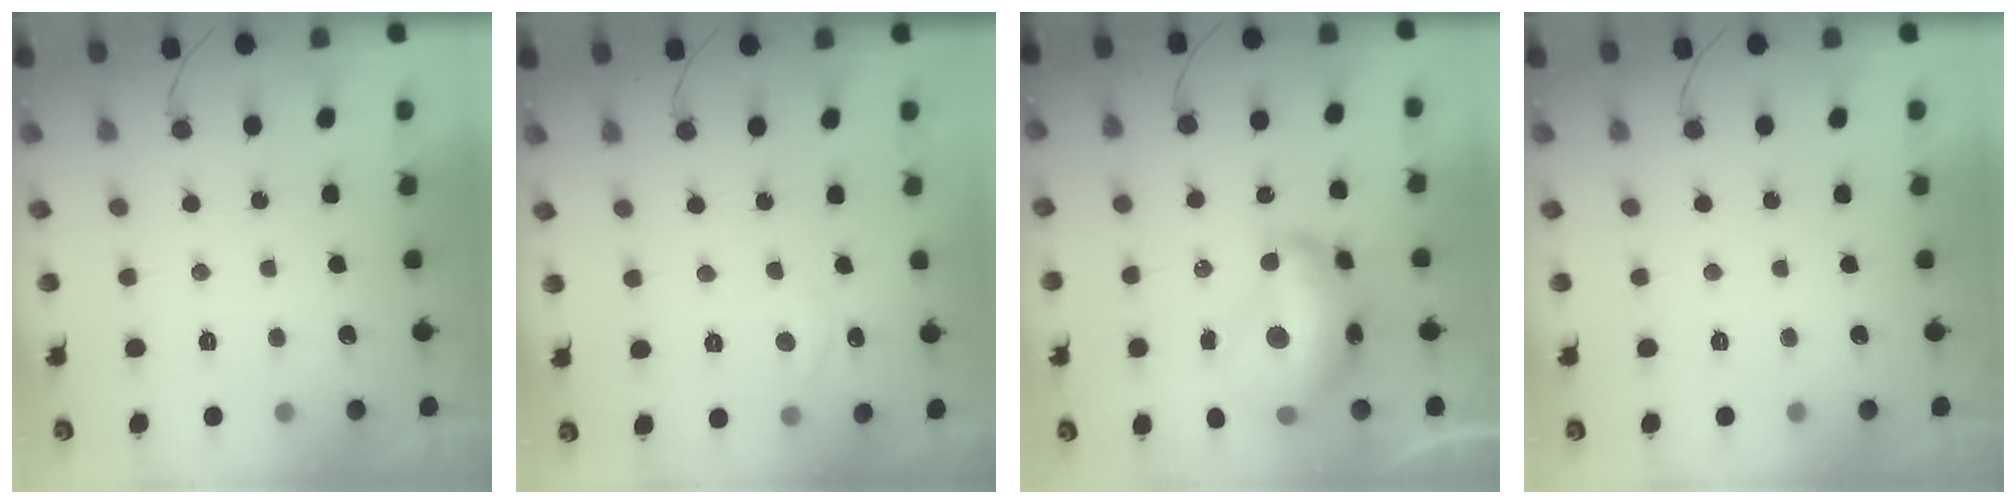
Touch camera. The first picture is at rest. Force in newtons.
{"total": 5.5, "press": 5.4, "slide": 0.8}
{"total": 18.0, "press": 17.9, "slide": 1.7}
{"total": 0.0}